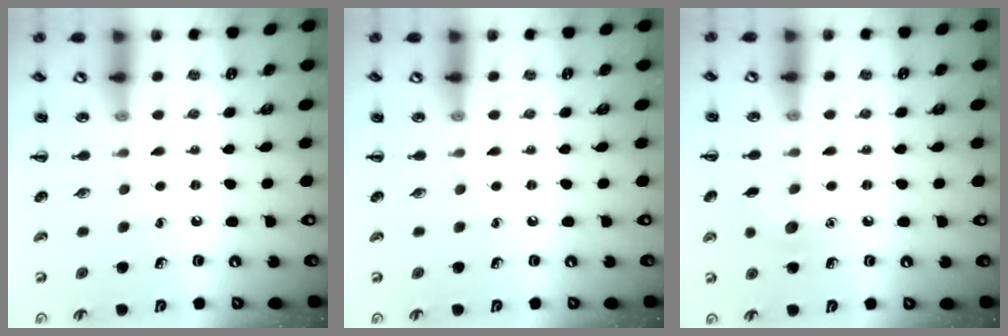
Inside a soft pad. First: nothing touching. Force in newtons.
{"total": 0.0}
{"total": 6.6, "press": 6.4, "slide": 1.5}